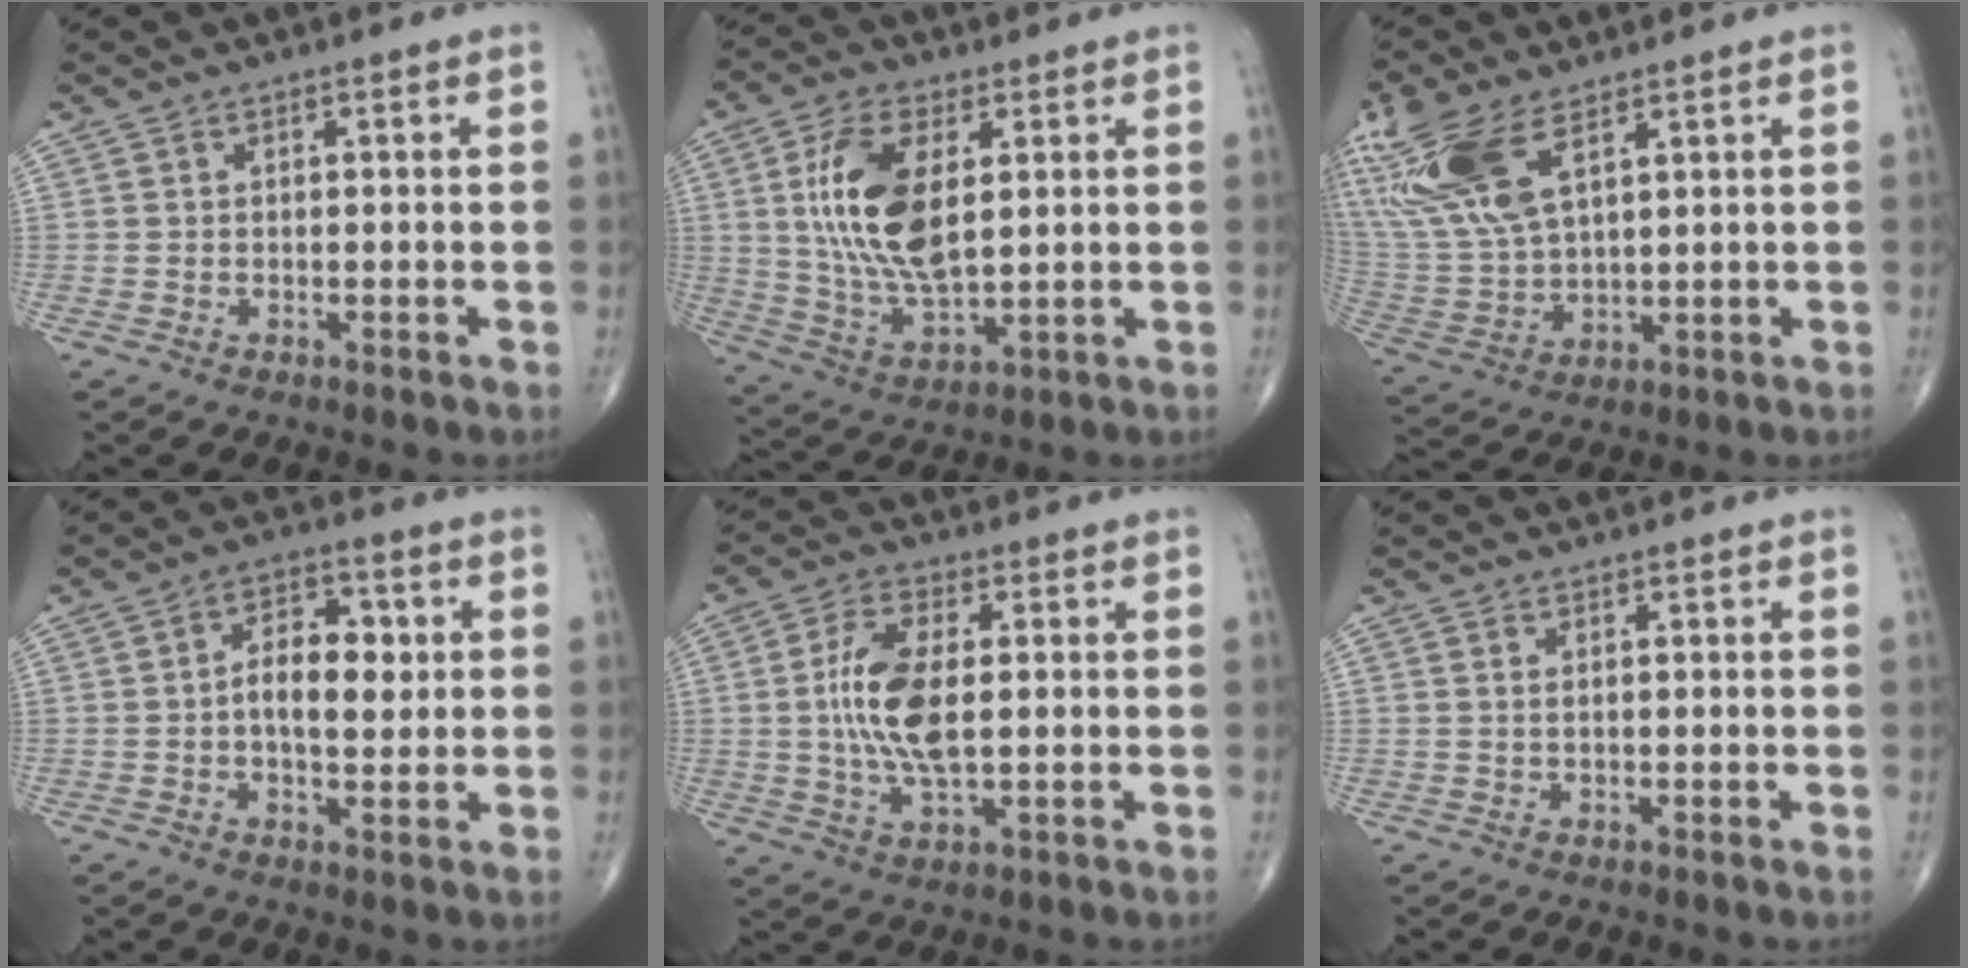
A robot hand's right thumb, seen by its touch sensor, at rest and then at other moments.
{"total": 15.5, "force": [3.3, 7.5, 13.1], "torque": [-0.253, -0.016, 0.070]}
{"total": 16.2, "force": [8.6, 7.0, 11.9], "torque": [-0.272, -0.019, 0.181]}
{"total": 8.7, "force": [0.6, 4.9, 7.2], "torque": [-0.093, 0.010, 0.005]}
{"total": 11.2, "force": [0.6, 4.9, 10.1], "torque": [-0.207, -0.004, 0.012]}
{"total": 0.7, "force": [0.3, 0.2, 0.6], "torque": [-0.016, 0.002, 0.007]}